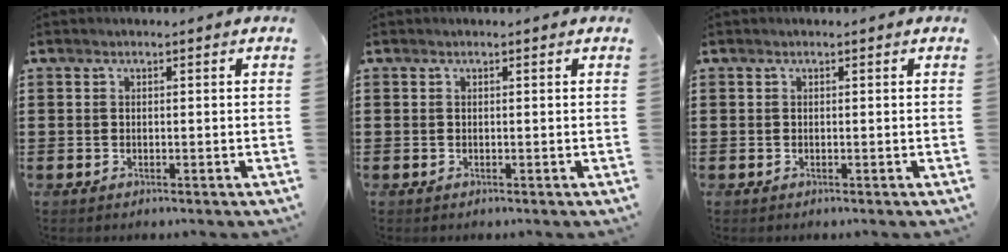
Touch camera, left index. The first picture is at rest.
{"total": 0.0}
{"total": 0.0}